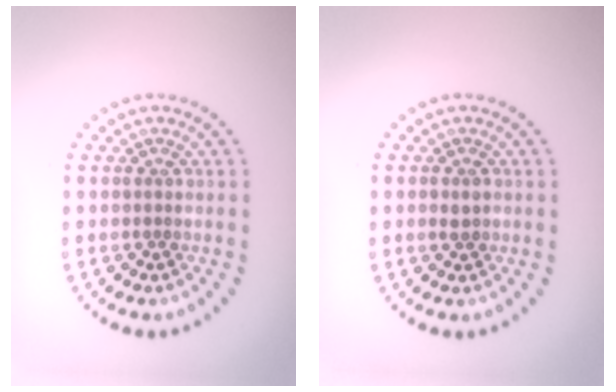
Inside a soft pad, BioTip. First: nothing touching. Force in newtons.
{"total": 1.2, "press": 1.2, "slide": 0.2}